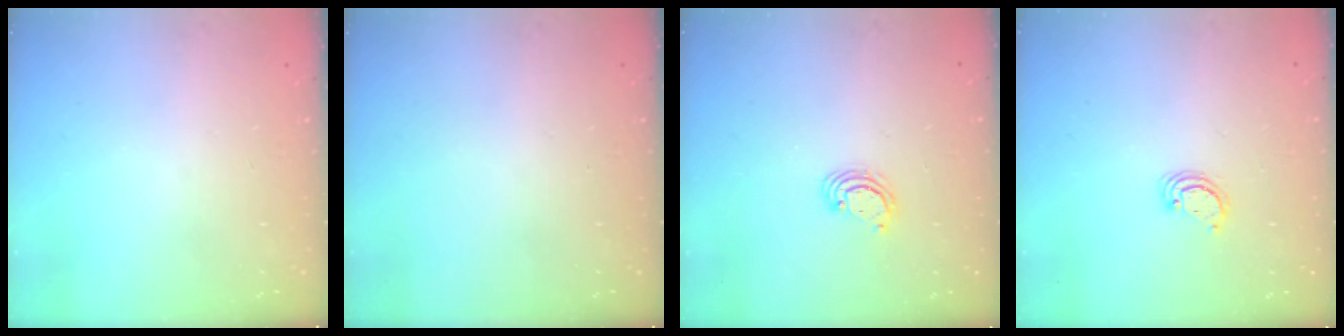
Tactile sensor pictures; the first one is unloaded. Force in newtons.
{"total": 0.0}
{"total": 2.5, "press": 2.5, "slide": 0.2}
{"total": 2.6, "press": 2.6, "slide": 0.3}